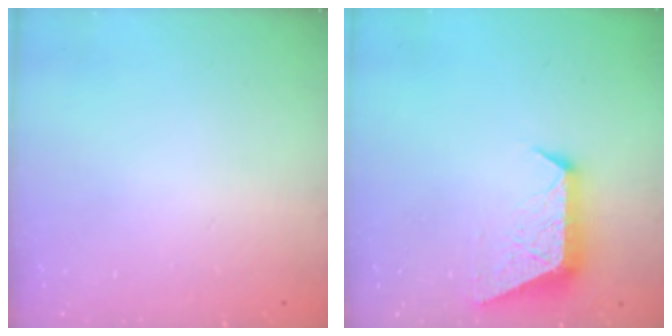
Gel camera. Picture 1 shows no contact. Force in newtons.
{"total": 9.3, "press": 9.3, "slide": 0.3}